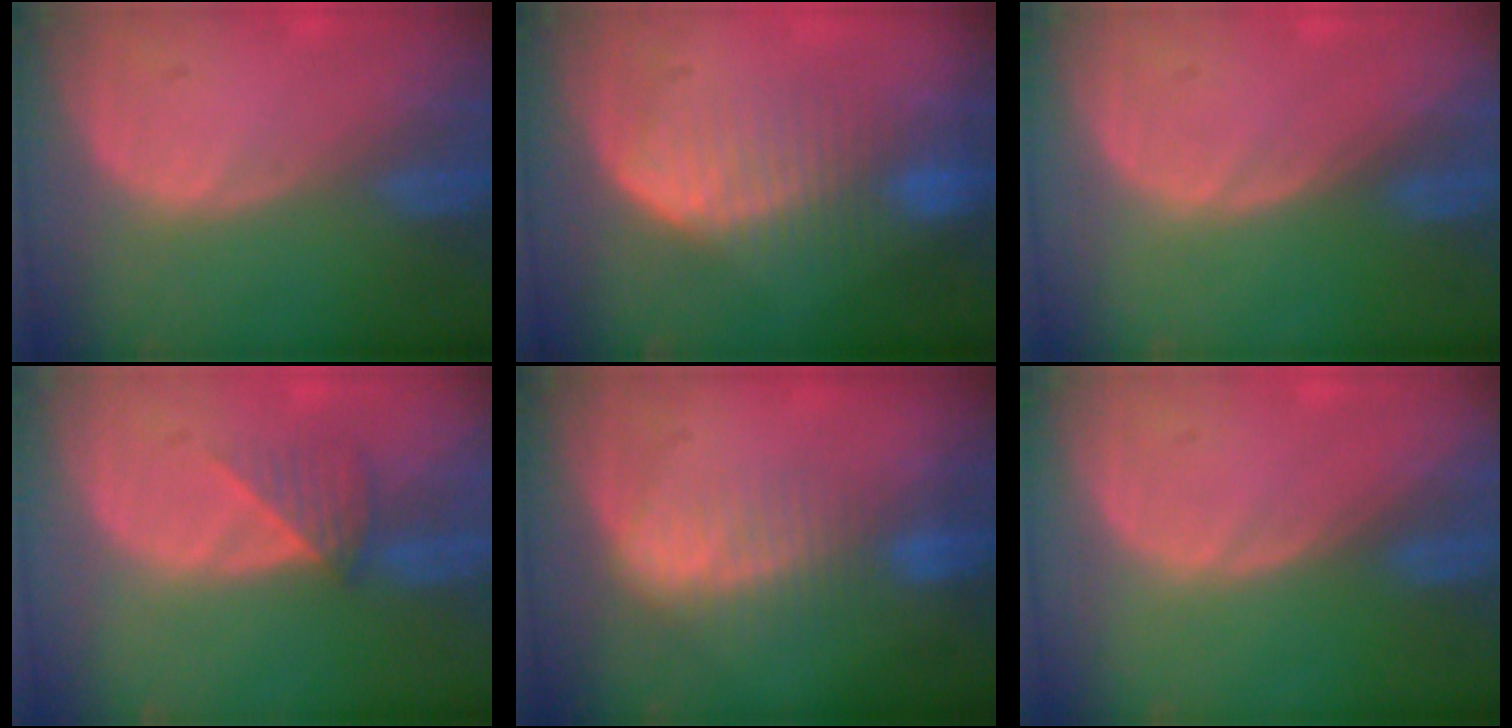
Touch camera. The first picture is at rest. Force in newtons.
{"total": 7.7, "press": 7.4, "slide": 2.2}
{"total": 0.0}
{"total": 3.2, "press": 3.0, "slide": 1.1}
{"total": 7.2, "press": 6.1, "slide": 3.8}
{"total": 0.0}